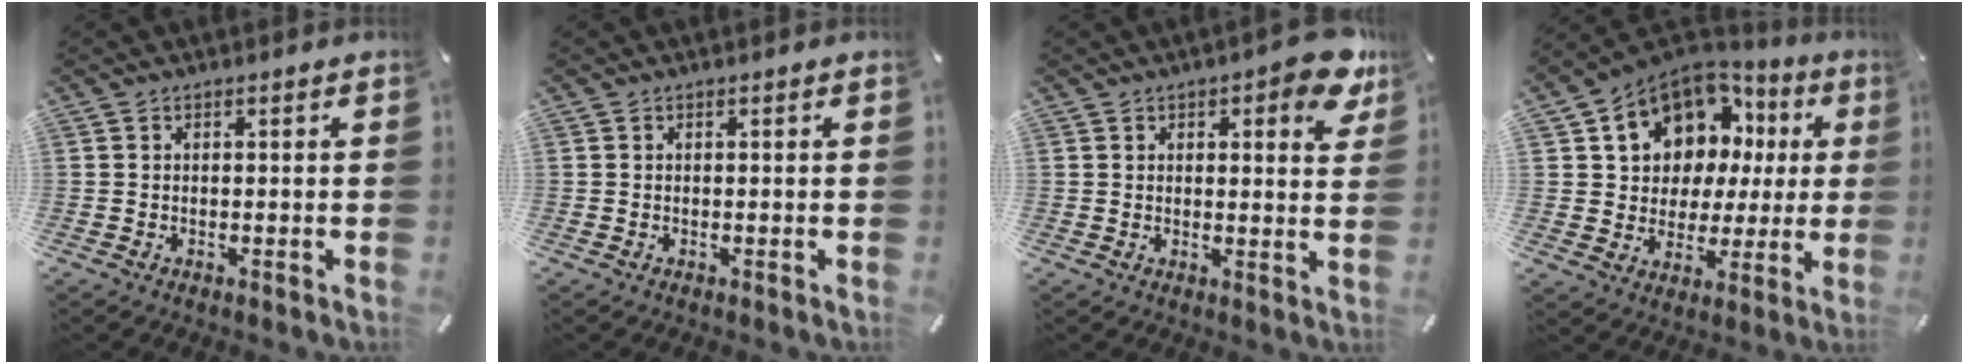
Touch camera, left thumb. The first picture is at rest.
{"total": 0.0}
{"total": 8.3, "force": [4.4, 3.6, 6.1], "torque": [-0.067, -0.021, 0.070]}
{"total": 11.9, "force": [6.0, 9.7, 3.4], "torque": [-0.082, -0.043, 0.117]}